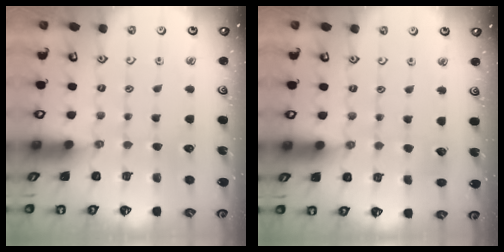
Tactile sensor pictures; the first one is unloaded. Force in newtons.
{"total": 2.0, "press": 2.0, "slide": 0.1}